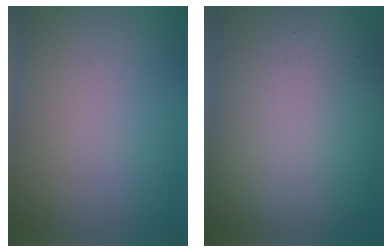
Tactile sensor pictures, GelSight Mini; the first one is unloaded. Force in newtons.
{"total": 13.7, "press": 13.6, "slide": 1.5}